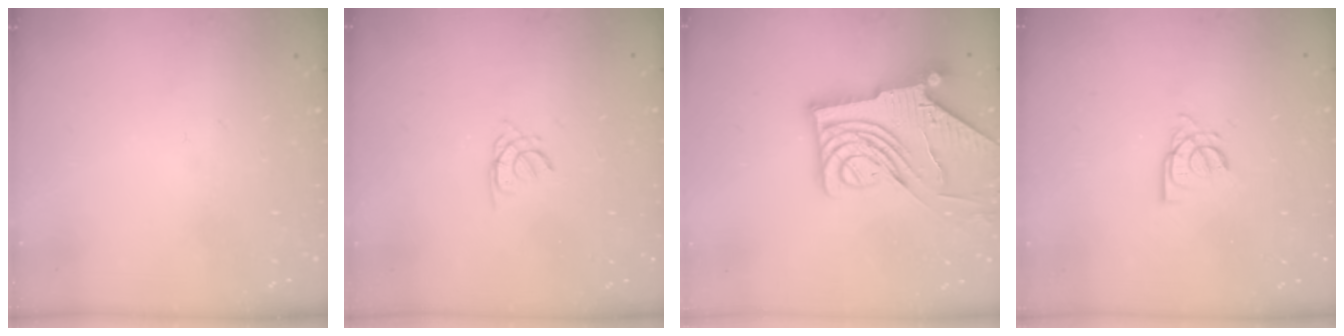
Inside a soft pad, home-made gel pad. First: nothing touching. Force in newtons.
{"total": 0.5, "press": 0.4, "slide": 0.3}
{"total": 12.4, "press": 12.3, "slide": 1.4}
{"total": 6.7, "press": 6.7, "slide": 0.5}